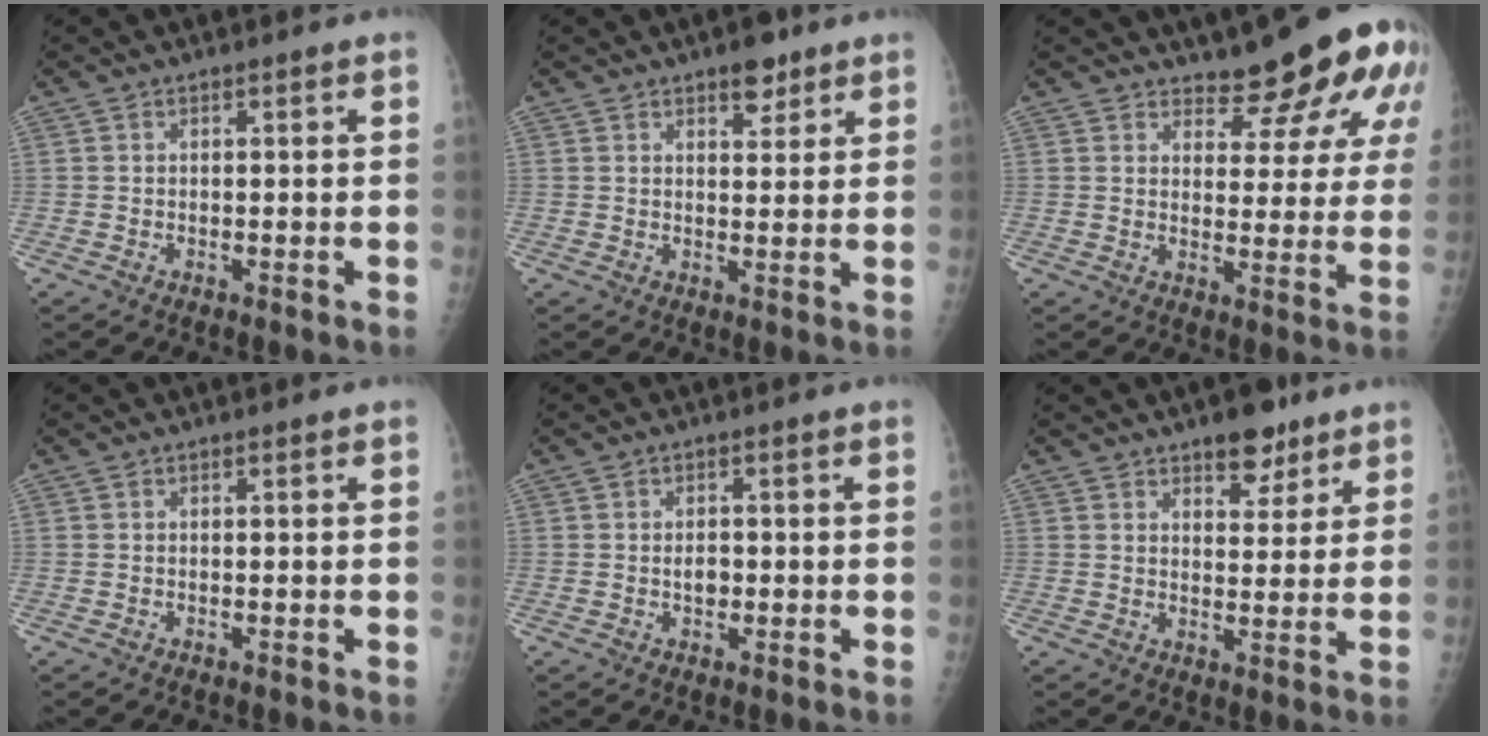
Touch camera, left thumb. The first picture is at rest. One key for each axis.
{"total": 4.5, "fx": 3.0, "fy": 2.1, "fz": 2.5, "tx": -0.016, "ty": -0.016, "tz": 0.042}
{"total": 10.9, "fx": 8.5, "fy": 3.8, "fz": 5.8, "tx": -0.043, "ty": -0.058, "tz": 0.100}
{"total": 0.0}
{"total": 2.0, "fx": -0.3, "fy": 1.4, "fz": 1.4, "tx": -0.015, "ty": 0.003, "tz": -0.003}
{"total": 7.2, "fx": 5.0, "fy": 3.5, "fz": 3.9, "tx": -0.023, "ty": -0.026, "tz": 0.070}